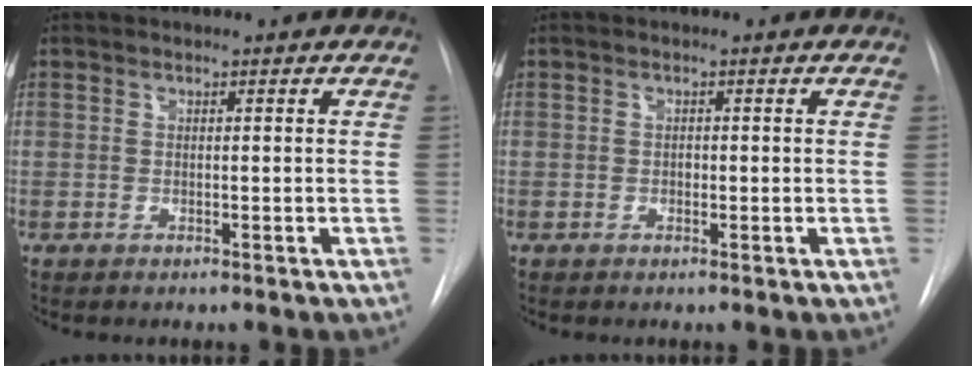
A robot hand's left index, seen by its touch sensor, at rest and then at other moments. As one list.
[{"total": 0.5, "force": [-0.4, 0.3, 0.2], "torque": [-0.002, -0.005, -0.007]}]